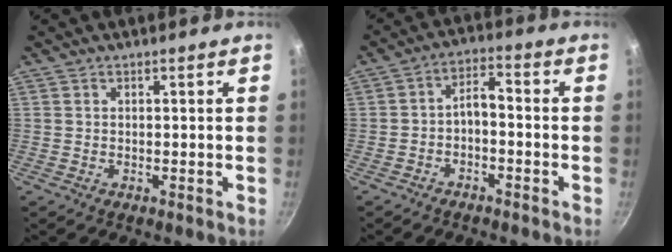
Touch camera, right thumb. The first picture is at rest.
{"total": 4.5, "force": [-2.2, 2.2, 3.3], "torque": [-0.054, 0.042, -0.037]}